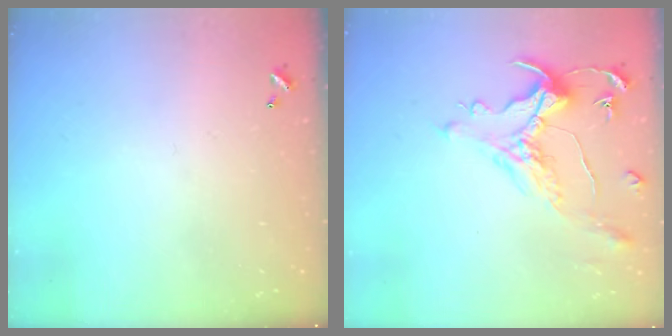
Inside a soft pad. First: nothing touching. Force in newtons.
{"total": 0.9, "press": 0.2, "slide": 0.9}